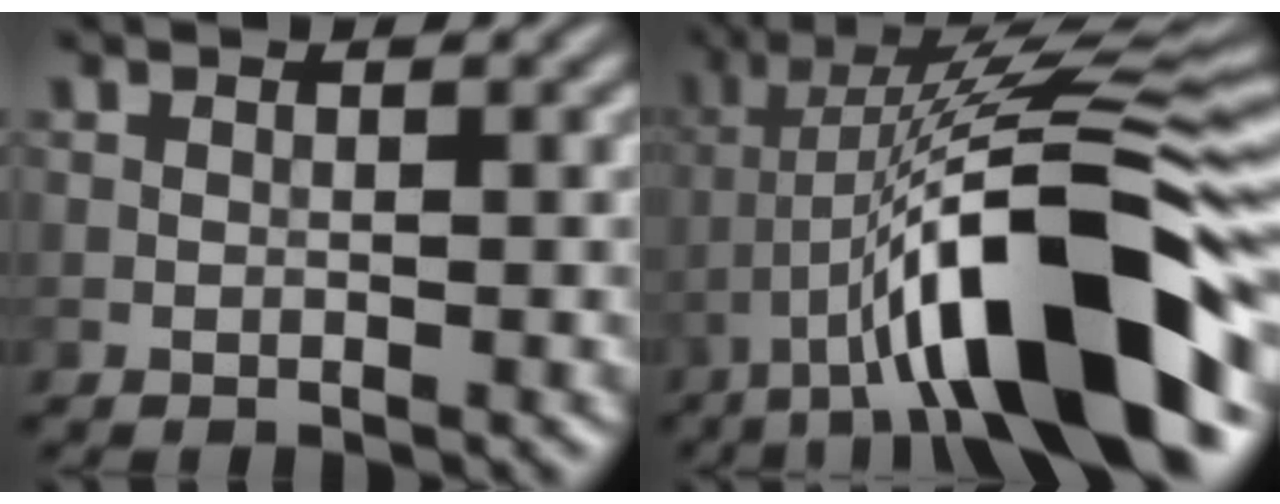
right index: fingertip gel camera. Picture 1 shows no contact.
{"total": 14.3, "force": [-5.1, 3.4, 12.9], "torque": [-0.208, 0.018, -0.080]}